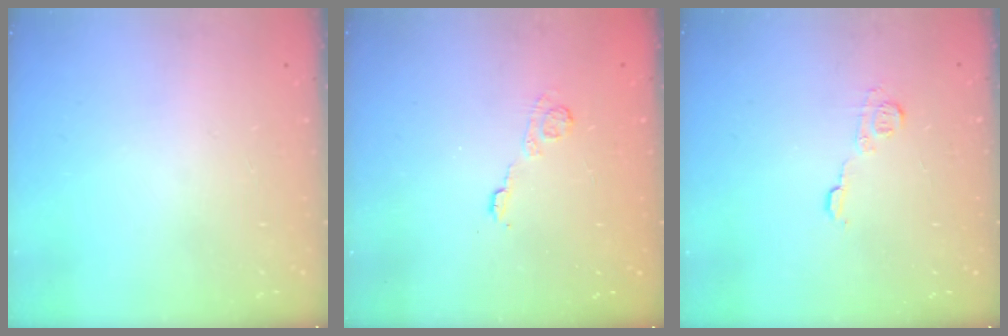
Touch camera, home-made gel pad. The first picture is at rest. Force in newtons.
{"total": 3.9, "press": 3.7, "slide": 1.3}
{"total": 7.8, "press": 7.8, "slide": 0.6}